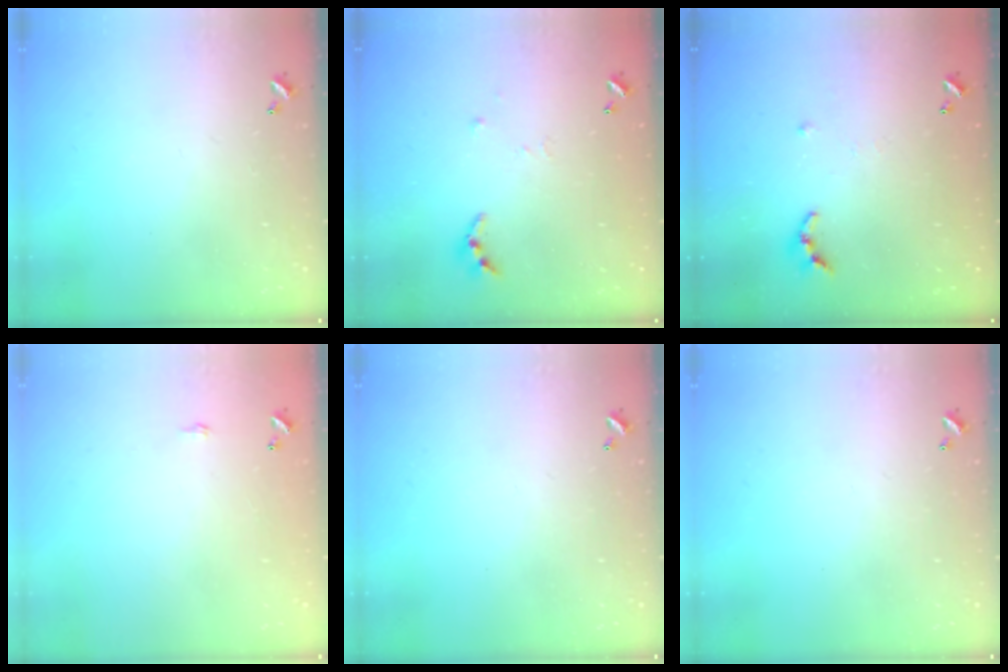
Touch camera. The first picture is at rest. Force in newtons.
{"total": 3.3, "press": 3.3, "slide": 0.4}
{"total": 6.4, "press": 6.4, "slide": 0.5}
{"total": 0.6, "press": 0.6, "slide": 0.2}
{"total": 0.0}
{"total": 0.0}